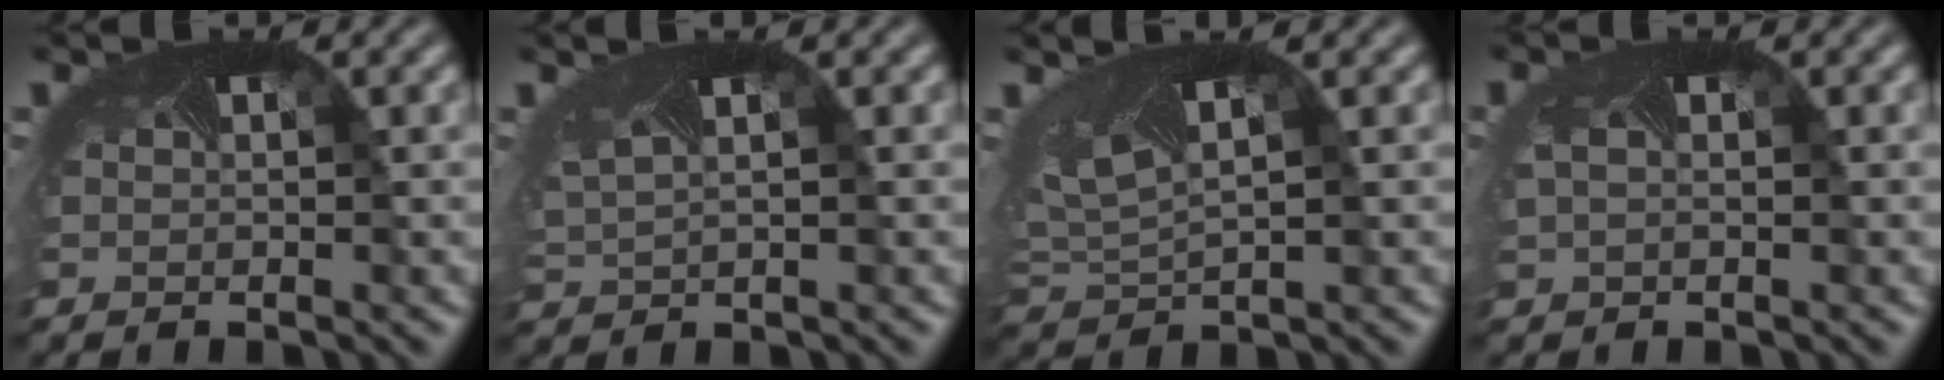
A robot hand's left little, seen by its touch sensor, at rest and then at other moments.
{"total": 2.0, "force": [1.4, 0.8, 1.2], "torque": [-0.048, 0.002, 0.043]}
{"total": 4.5, "force": [1.8, 2.4, 3.4], "torque": [-0.084, 0.009, 0.049]}
{"total": 1.0, "force": [0.0, 0.7, 0.6], "torque": [-0.033, -0.001, 0.015]}